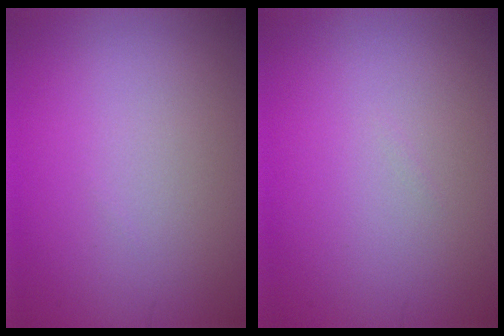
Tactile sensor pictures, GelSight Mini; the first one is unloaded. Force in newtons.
{"total": 0.0}